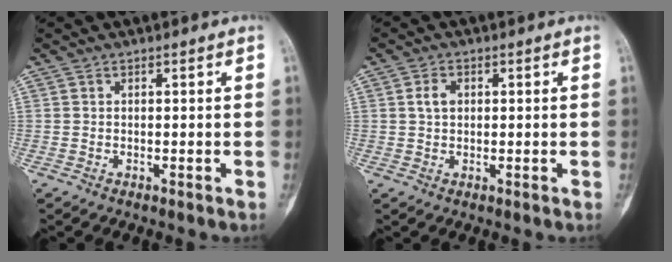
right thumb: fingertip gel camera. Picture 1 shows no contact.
{"total": 2.7, "force": [0.6, 1.9, 1.8], "torque": [-0.032, 0.005, 0.010]}